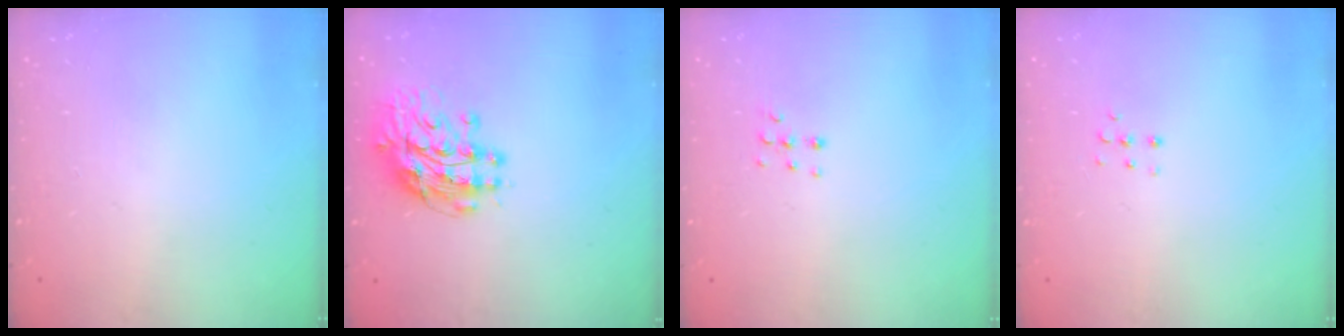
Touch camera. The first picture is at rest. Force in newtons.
{"total": 12.2, "press": 12.1, "slide": 1.1}
{"total": 3.9, "press": 3.8, "slide": 1.0}
{"total": 3.8, "press": 3.8, "slide": 0.6}